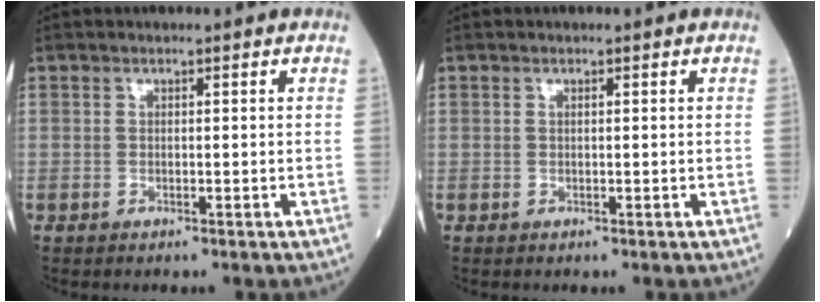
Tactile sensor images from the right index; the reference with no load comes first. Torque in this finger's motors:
{"motor_torque": [-0.10, -0.02, -0.03, -0.01]}